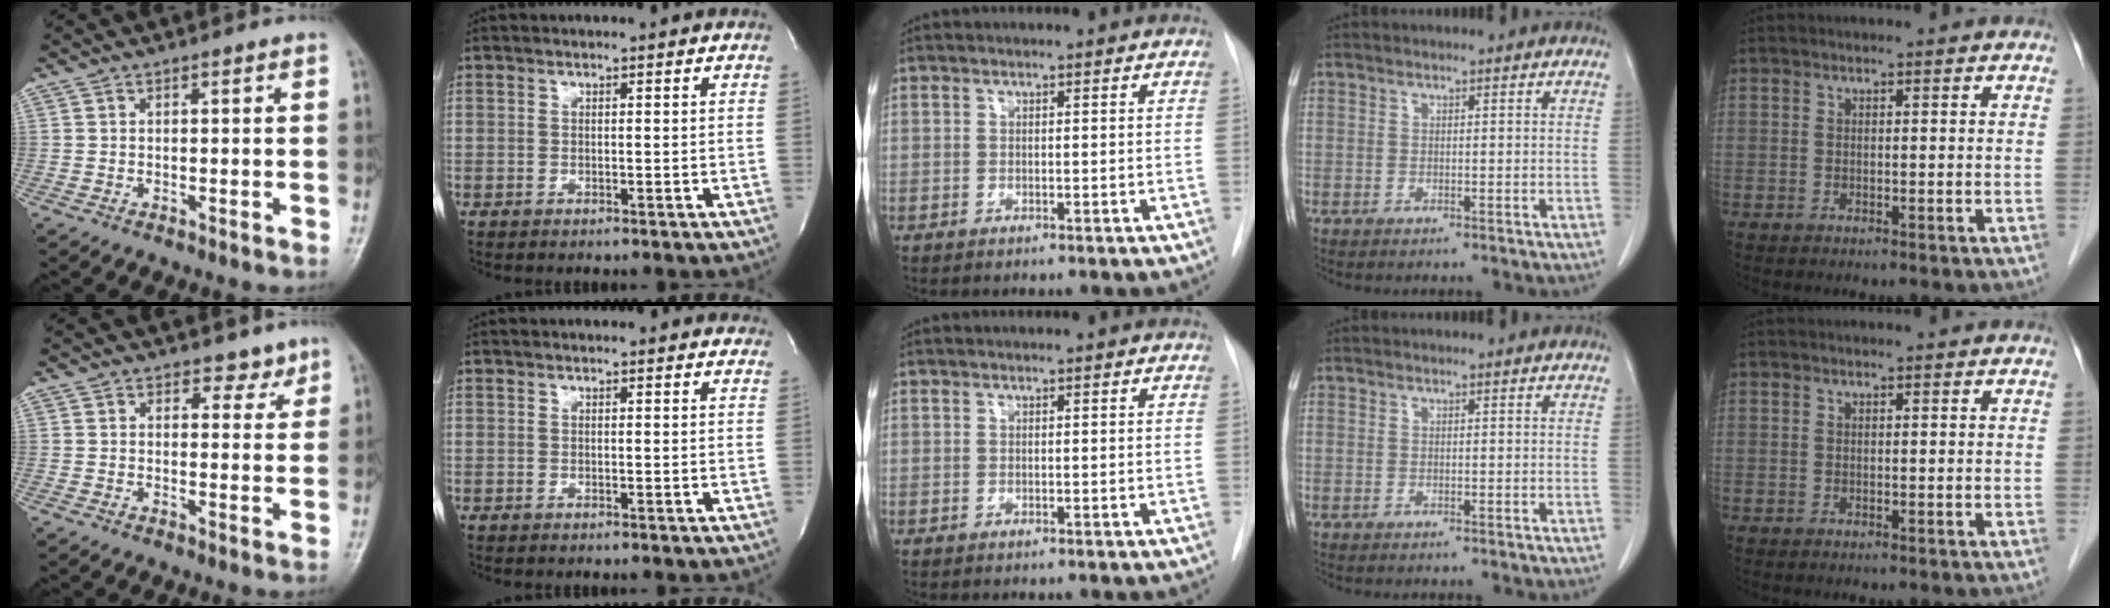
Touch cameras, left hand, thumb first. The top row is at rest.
{"thumb": {"total": 3.3, "force": [2.5, 2.0, 0.7], "torque": [0.019, -0.014, 0.031]}, "index": {"total": 5.1, "force": [4.7, 1.5, 1.4], "torque": [-0.011, 0.007, 0.037]}}